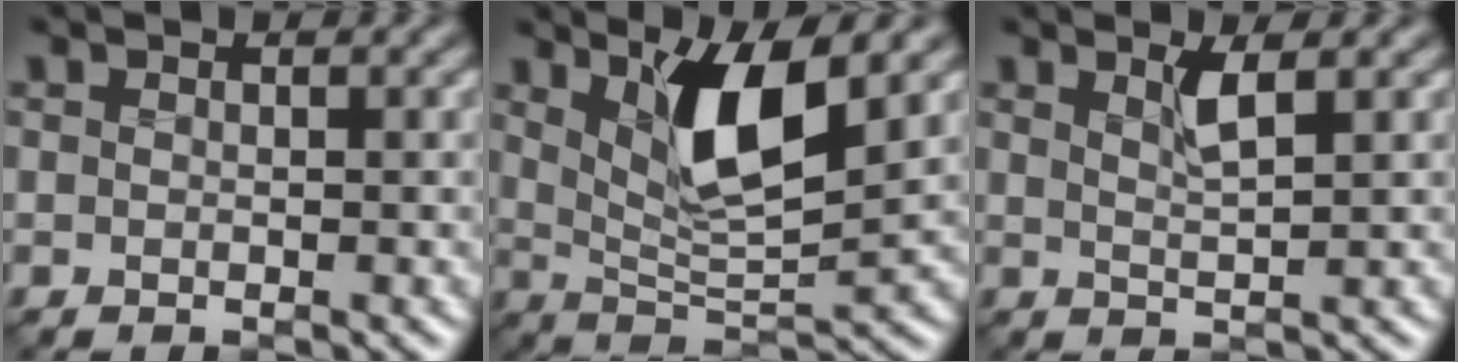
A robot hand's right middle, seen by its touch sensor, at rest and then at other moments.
{"total": 6.1, "force": [2.7, 1.6, 5.3], "torque": [-0.100, -0.014, 0.049]}
{"total": 2.0, "force": [0.9, 0.3, 1.7], "torque": [-0.032, -0.002, 0.013]}